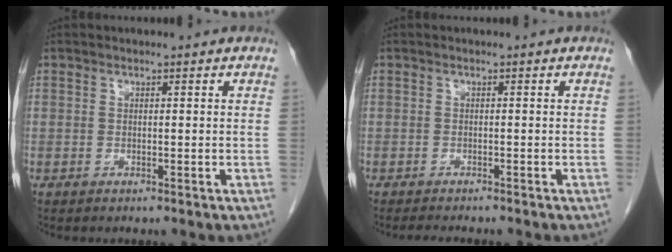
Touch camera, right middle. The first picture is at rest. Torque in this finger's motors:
{"motor_torque": [0.01, 0.02, -0.09, 0.00]}